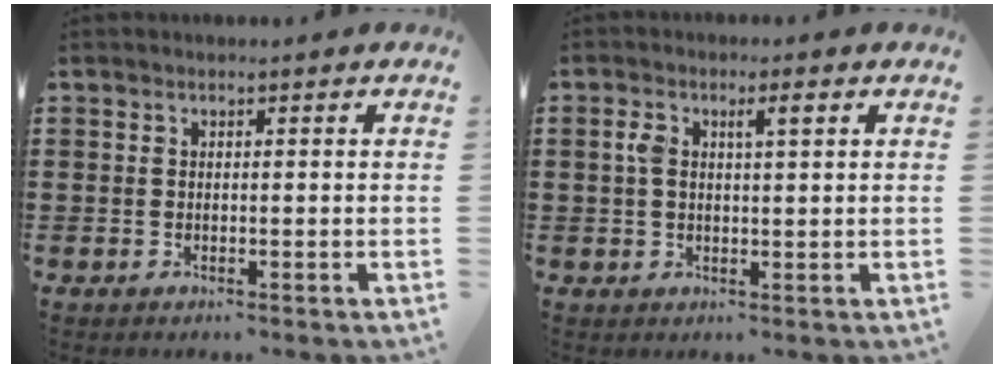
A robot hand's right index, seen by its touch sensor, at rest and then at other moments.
{"total": 3.3, "force": [0.9, 1.0, 3.0], "torque": [-0.053, 0.005, 0.011]}